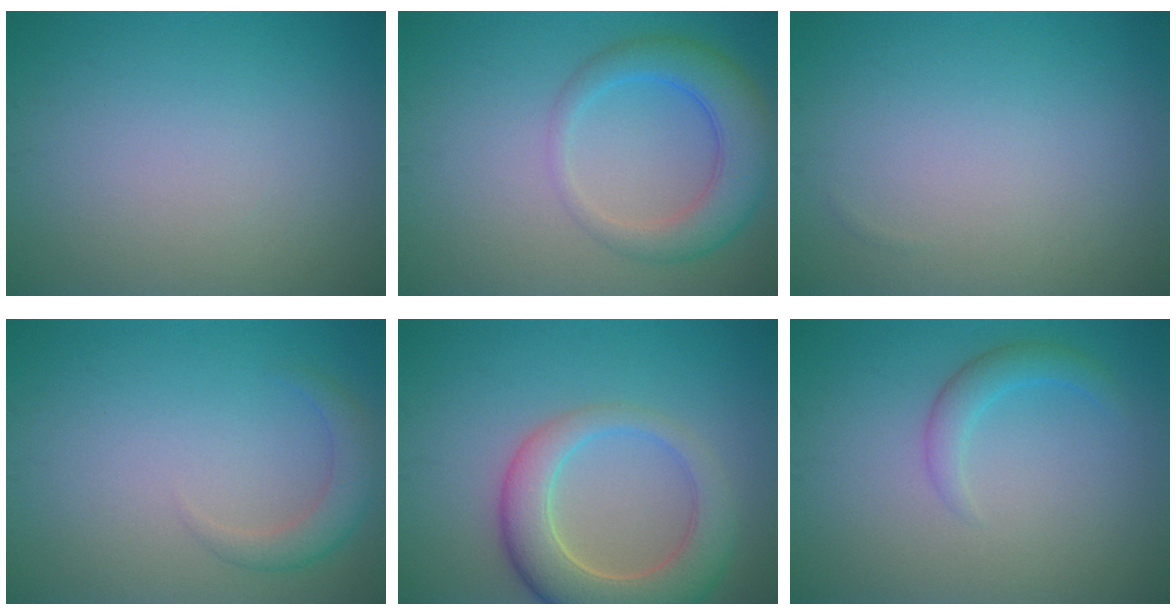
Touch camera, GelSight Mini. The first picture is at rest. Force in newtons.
{"total": 5.1, "press": 5.1, "slide": 0.3}
{"total": 0.0}
{"total": 2.4, "press": 2.4, "slide": 0.4}
{"total": 6.8, "press": 6.8, "slide": 0.7}
{"total": 2.0, "press": 2.0, "slide": 0.2}